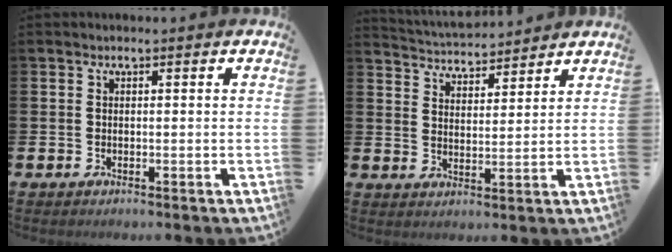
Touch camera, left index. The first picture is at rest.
{"total": 4.3, "force": [4.2, 0.5, -0.4], "torque": [-0.010, -0.028, 0.074]}